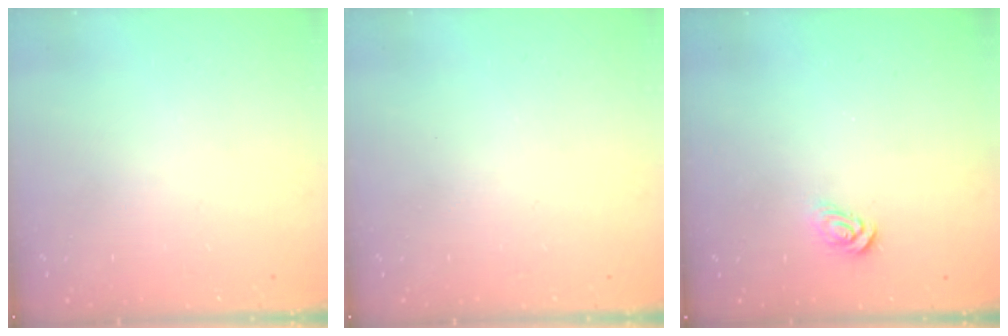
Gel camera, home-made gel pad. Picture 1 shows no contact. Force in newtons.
{"total": 0.0}
{"total": 3.2, "press": 3.2, "slide": 0.3}